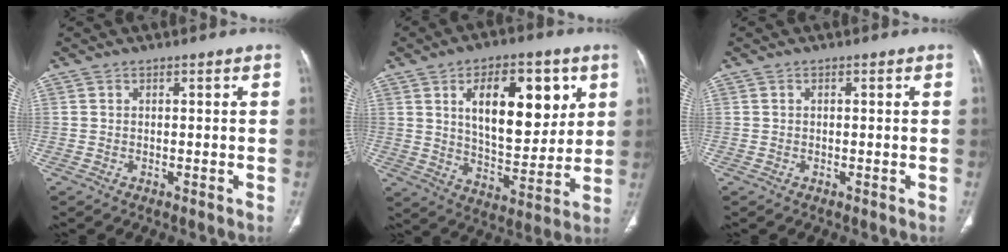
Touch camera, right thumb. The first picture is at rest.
{"total": 19.2, "force": [6.4, 9.7, 15.2], "torque": [-0.177, -0.030, 0.111]}
{"total": 0.0}